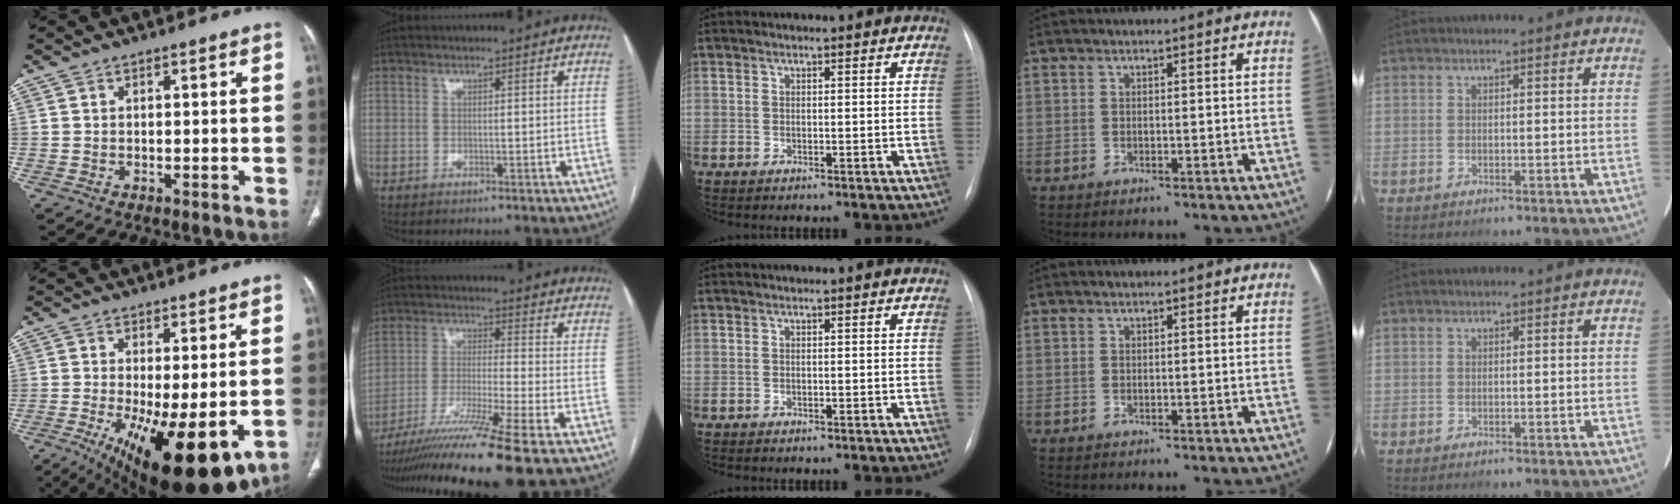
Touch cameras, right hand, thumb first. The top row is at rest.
{"thumb": {"total": 18.7, "force": [-6.2, 6.5, 16.4], "torque": [-0.245, -0.032, -0.077]}, "index": {"total": 14.9, "force": [-11.3, -2.4, 9.4], "torque": [-0.180, -0.037, -0.196]}}